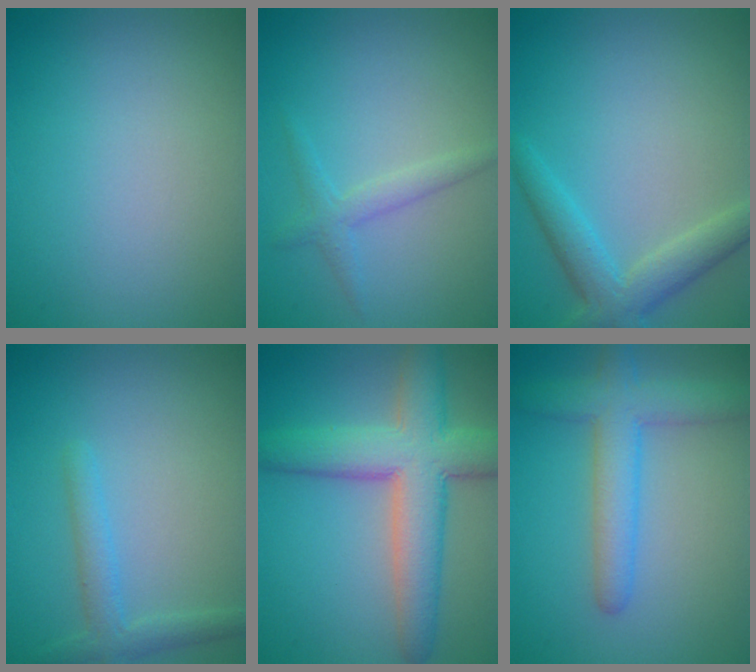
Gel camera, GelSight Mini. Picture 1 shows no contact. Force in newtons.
{"total": 1.8, "press": 1.8, "slide": 0.0}
{"total": 4.0, "press": 4.0, "slide": 0.2}
{"total": 2.3, "press": 2.3, "slide": 0.1}
{"total": 8.1, "press": 8.1, "slide": 0.3}
{"total": 4.7, "press": 4.7, "slide": 0.3}